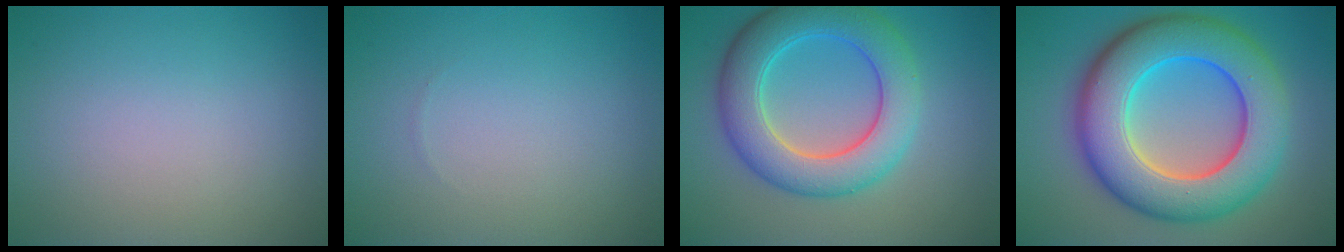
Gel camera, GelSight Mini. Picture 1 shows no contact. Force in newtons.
{"total": 0.0}
{"total": 7.7, "press": 7.7, "slide": 0.3}
{"total": 12.3, "press": 12.3, "slide": 0.2}